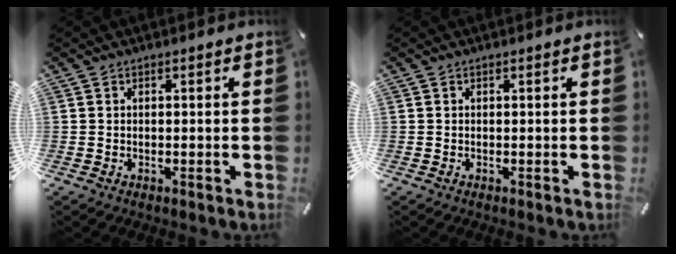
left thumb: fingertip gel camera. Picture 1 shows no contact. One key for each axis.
{"total": 0.0}